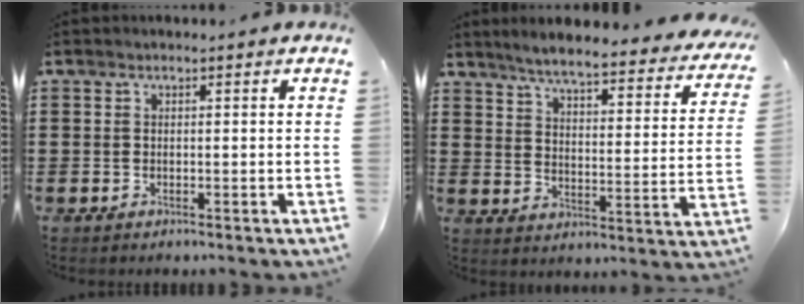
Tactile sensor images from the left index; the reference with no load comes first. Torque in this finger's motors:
{"motor_torque": [2.14, 0.00, 0.39, 0.16]}